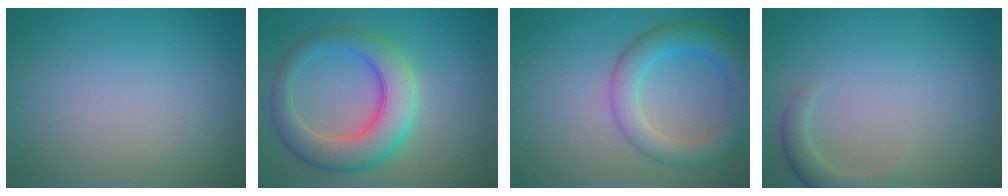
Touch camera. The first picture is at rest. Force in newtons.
{"total": 7.1, "press": 7.1, "slide": 0.1}
{"total": 5.4, "press": 5.4, "slide": 0.2}
{"total": 2.0, "press": 2.0, "slide": 0.2}